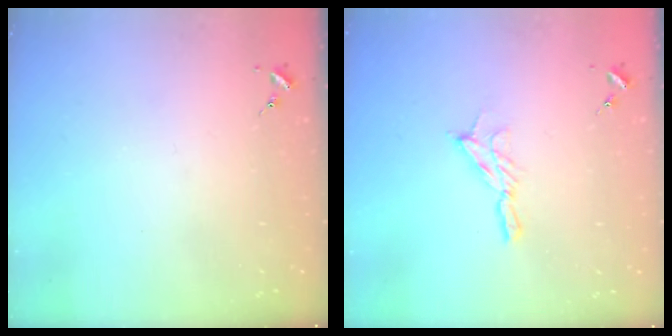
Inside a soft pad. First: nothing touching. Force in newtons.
{"total": 8.1, "press": 8.0, "slide": 0.6}